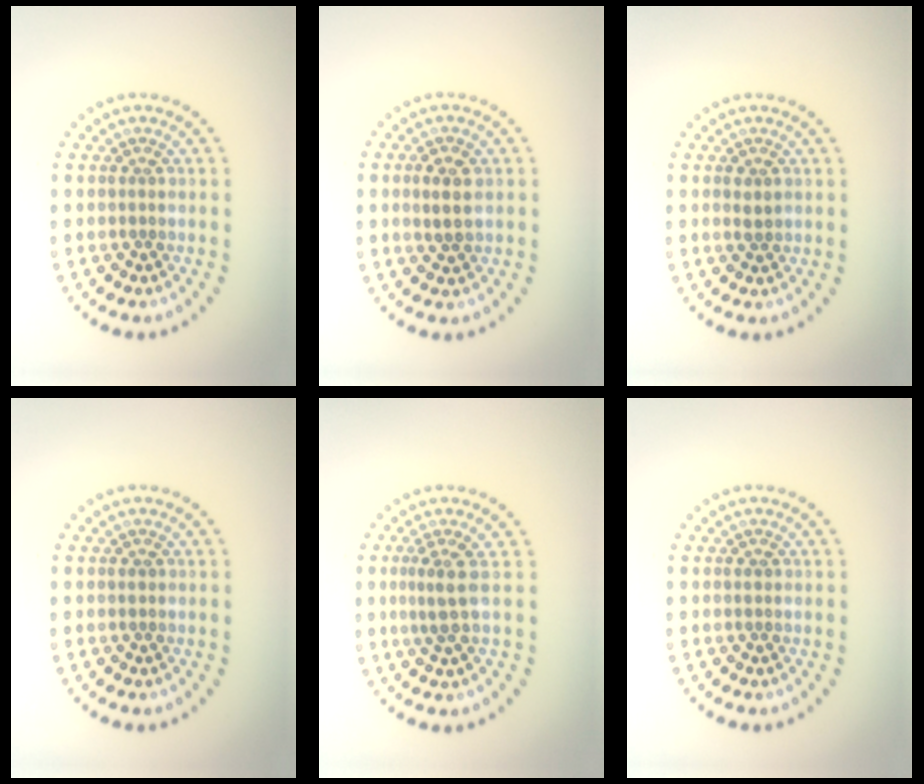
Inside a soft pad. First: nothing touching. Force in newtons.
{"total": 2.3, "press": 2.2, "slide": 0.3}
{"total": 1.2, "press": 1.2, "slide": 0.2}
{"total": 0.6, "press": 0.6, "slide": 0.2}
{"total": 2.2, "press": 1.5, "slide": 1.7}
{"total": 0.7, "press": 0.7, "slide": 0.0}